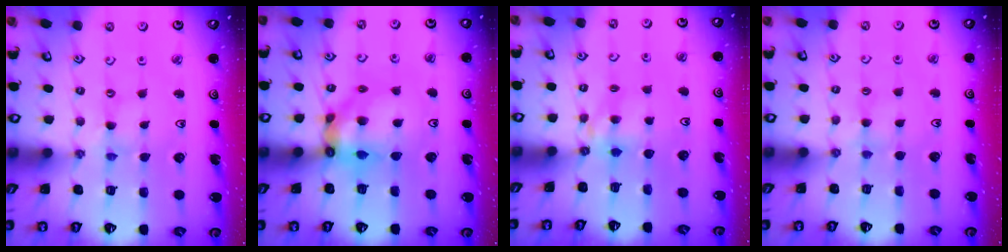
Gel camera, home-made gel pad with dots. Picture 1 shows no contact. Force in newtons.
{"total": 10.6, "press": 10.6, "slide": 1.2}
{"total": 5.4, "press": 5.4, "slide": 0.1}
{"total": 3.1, "press": 3.0, "slide": 0.4}